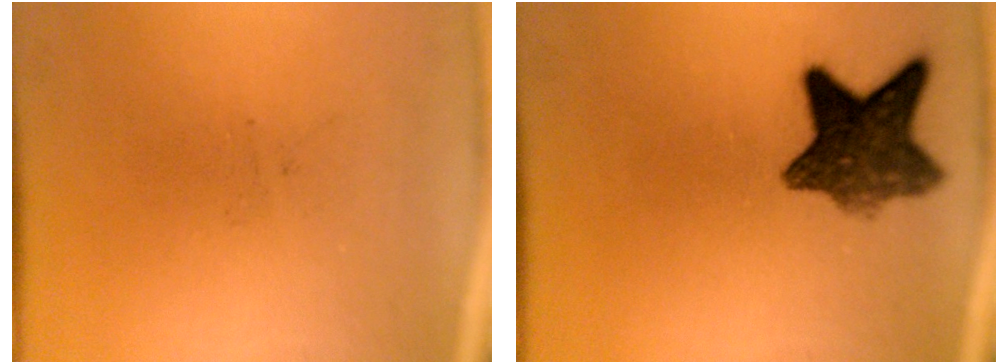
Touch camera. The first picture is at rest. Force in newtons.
{"total": 9.2}